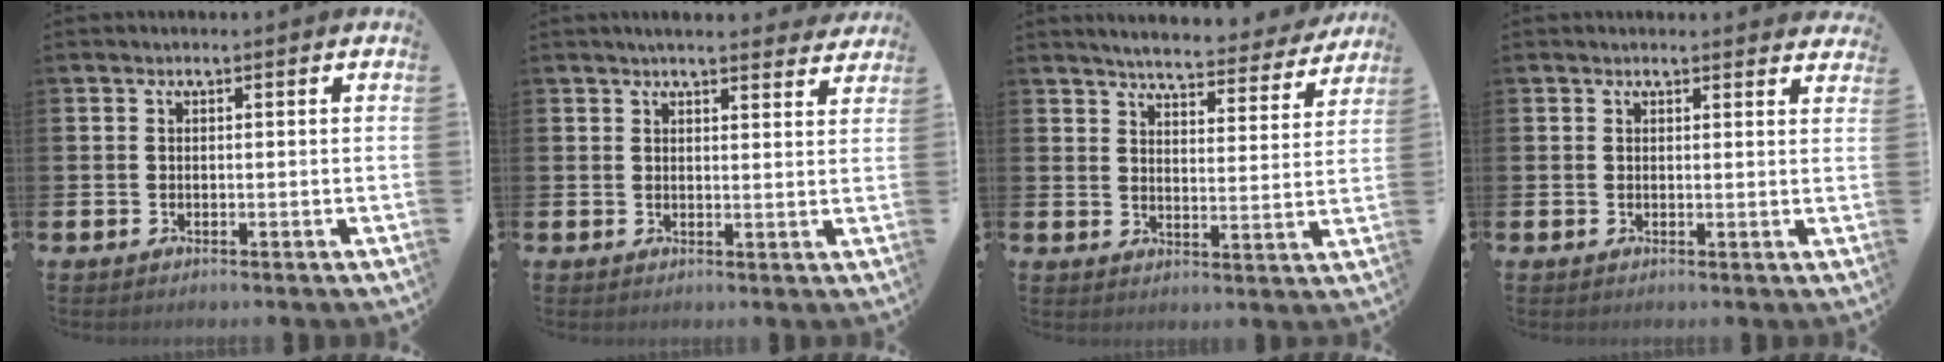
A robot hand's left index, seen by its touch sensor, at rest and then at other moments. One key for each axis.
{"total": 3.6, "fx": 3.5, "fy": 0.3, "fz": 0.9, "tx": -0.013, "ty": -0.018, "tz": 0.061}
{"total": 5.0, "fx": 4.9, "fy": 0.5, "fz": 1.1, "tx": -0.027, "ty": -0.037, "tz": 0.080}
{"total": 1.4, "fx": 1.3, "fy": 0.2, "fz": 0.1, "tx": -0.002, "ty": -0.001, "tz": 0.024}